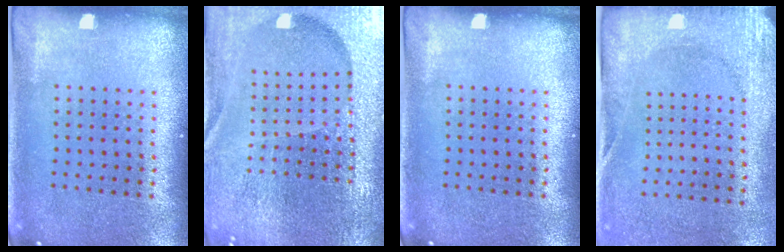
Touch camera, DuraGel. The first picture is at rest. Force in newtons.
{"total": 6.1, "press": 5.4, "slide": 2.8}
{"total": 0.0}
{"total": 2.7, "press": 2.1, "slide": 1.7}